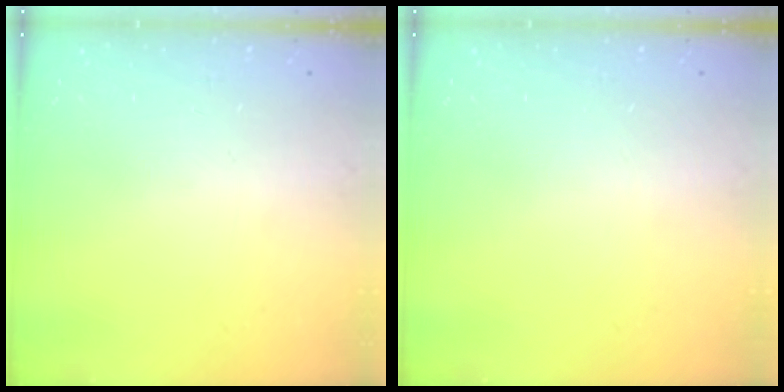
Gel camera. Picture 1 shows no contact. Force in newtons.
{"total": 0.0}